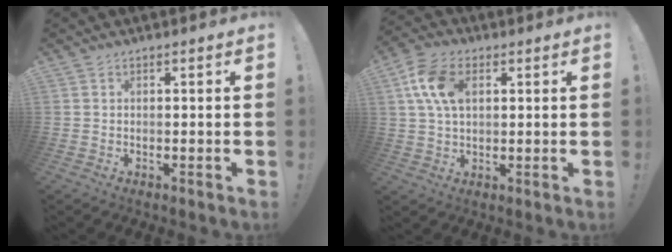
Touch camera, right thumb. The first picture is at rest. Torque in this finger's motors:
{"motor_torque": [-0.39, 0.90, 1.09, -0.11, 0.42]}